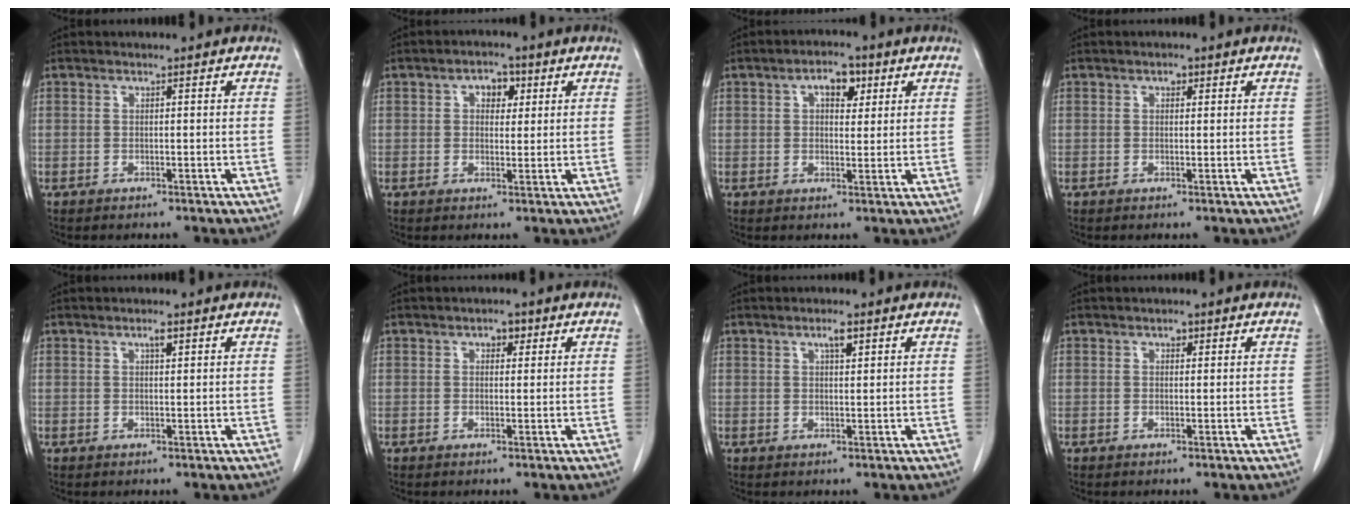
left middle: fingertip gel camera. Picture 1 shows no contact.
{"total": 3.6, "force": [1.4, 2.3, 2.4], "torque": [-0.036, 0.011, 0.021]}
{"total": 4.7, "force": [2.0, 2.4, 3.5], "torque": [-0.055, 0.013, 0.029]}
{"total": 0.9, "force": [0.5, 0.5, 0.6], "torque": [-0.010, -0.001, 0.007]}
{"total": 1.4, "force": [0.8, 0.3, 1.2], "torque": [-0.022, 0.000, 0.013]}
{"total": 1.9, "force": [1.0, 1.1, 1.2], "torque": [-0.019, 0.005, 0.014]}
{"total": 2.2, "force": [1.3, 0.4, 1.8], "torque": [-0.033, 0.000, 0.022]}
{"total": 0.9, "force": [0.6, 0.5, 0.6], "torque": [-0.009, -0.002, 0.008]}